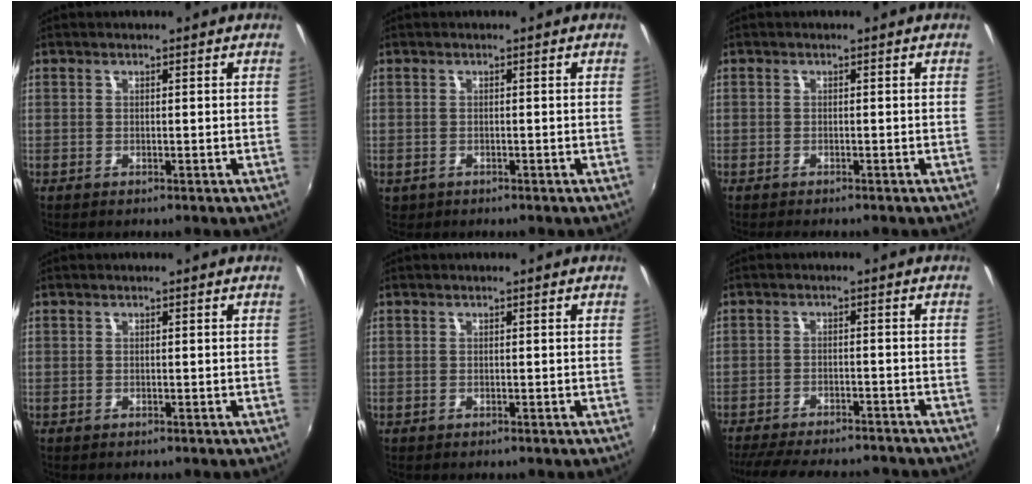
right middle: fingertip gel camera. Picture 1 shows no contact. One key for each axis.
{"total": 1.2, "fx": -0.4, "fy": 1.0, "fz": 0.5, "tx": -0.011, "ty": -0.001, "tz": -0.003}
{"total": 1.4, "fx": -1.2, "fy": 0.5, "fz": 0.4, "tx": -0.012, "ty": -0.005, "tz": -0.021}
{"total": 0.0}
{"total": 0.0}
{"total": 16.2, "fx": -14.1, "fy": 3.8, "fz": 7.0, "tx": -0.147, "ty": -0.020, "tz": -0.199}